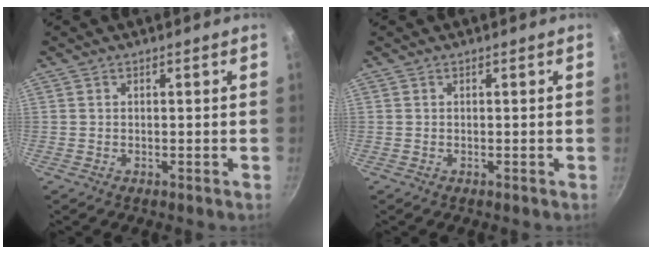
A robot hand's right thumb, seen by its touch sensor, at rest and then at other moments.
{"total": 0.0}